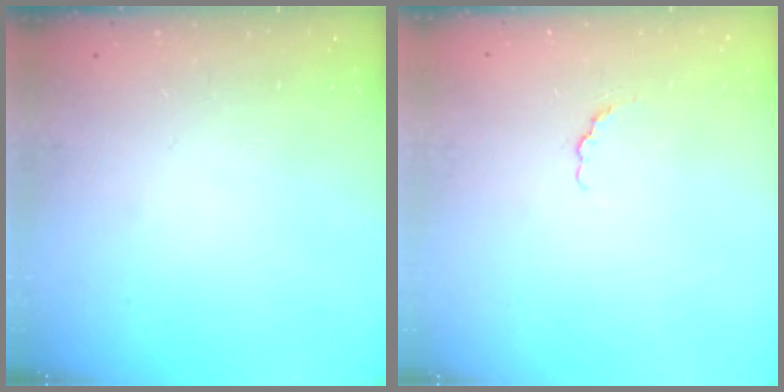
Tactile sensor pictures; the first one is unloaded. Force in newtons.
{"total": 1.5, "press": 1.3, "slide": 0.7}